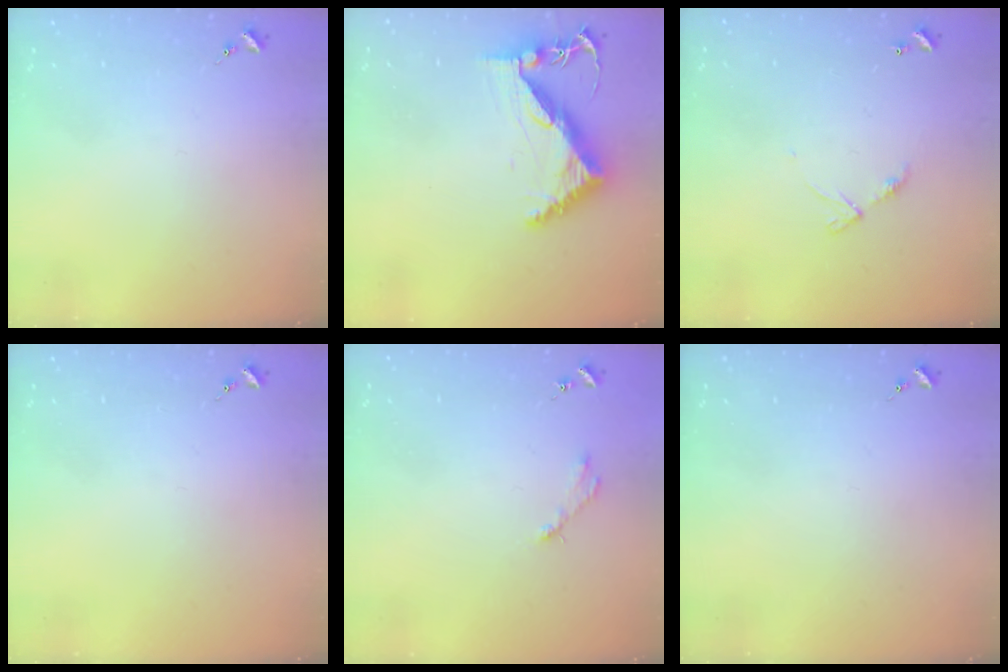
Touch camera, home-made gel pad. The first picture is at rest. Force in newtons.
{"total": 8.3, "press": 8.2, "slide": 1.2}
{"total": 6.1, "press": 6.0, "slide": 0.6}
{"total": 0.0}
{"total": 2.8, "press": 2.8, "slide": 0.4}
{"total": 0.0}